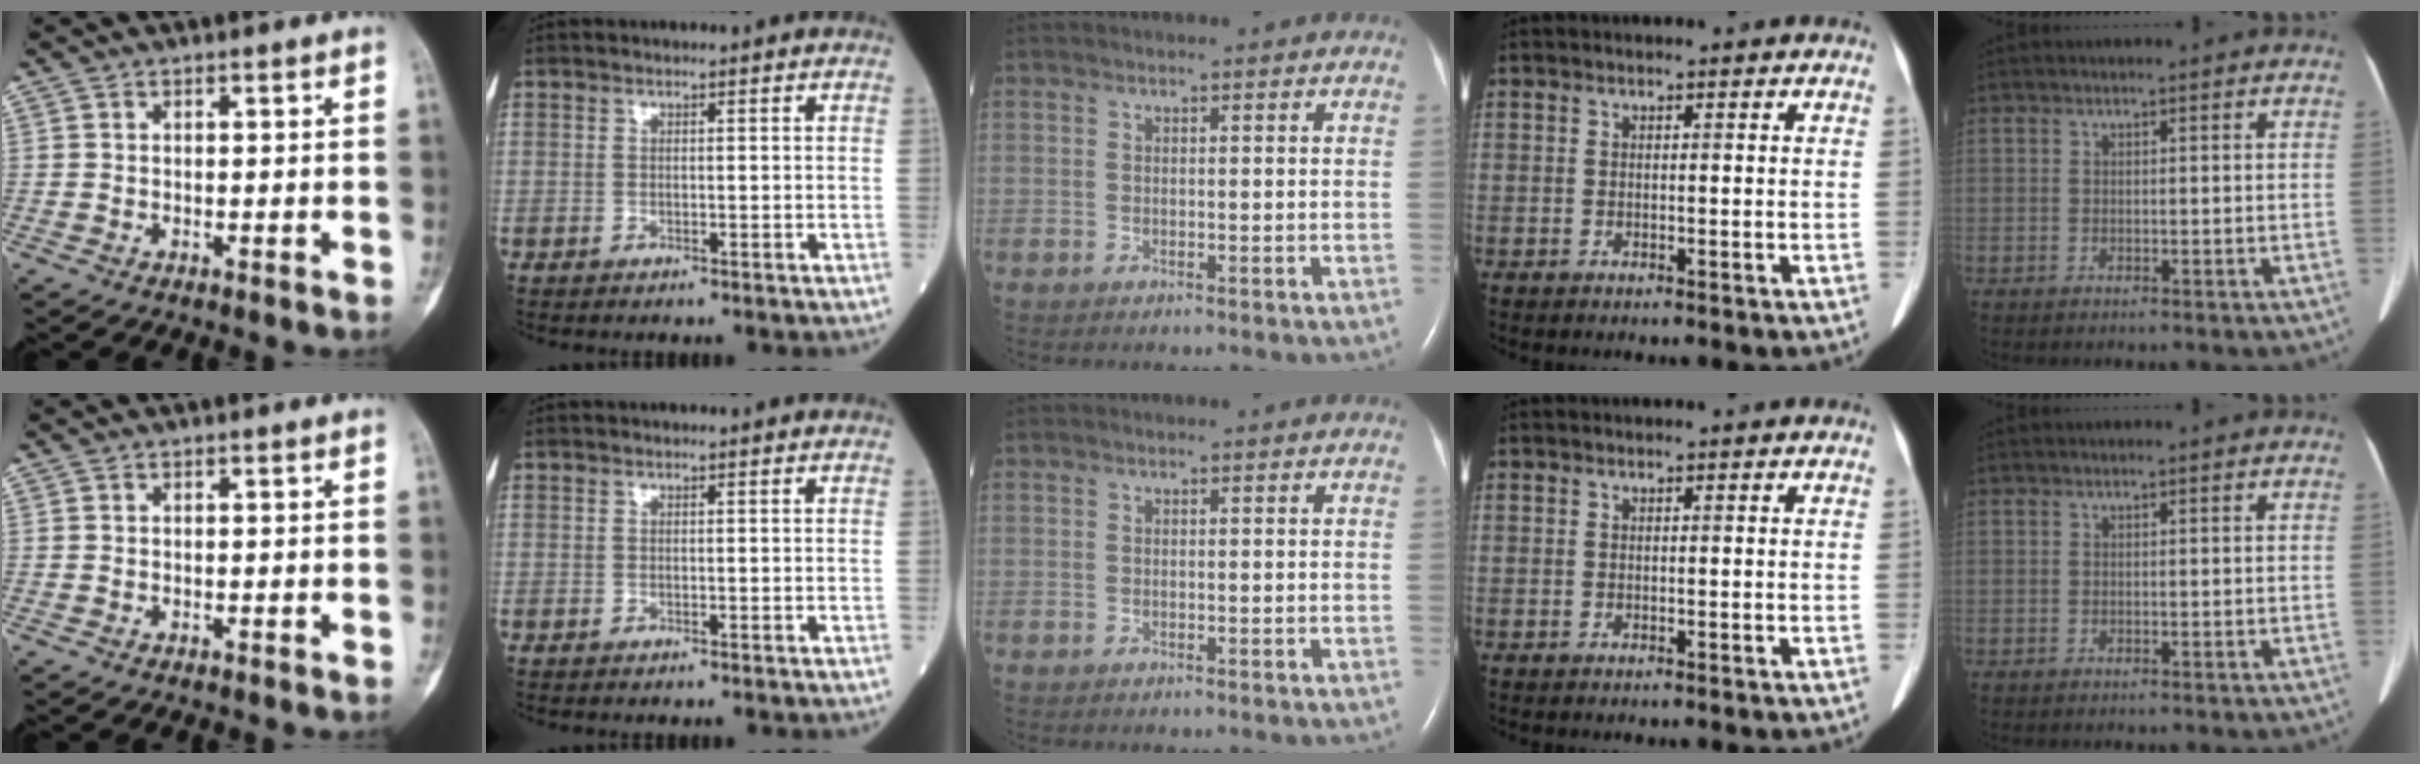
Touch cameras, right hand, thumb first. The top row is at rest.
{}